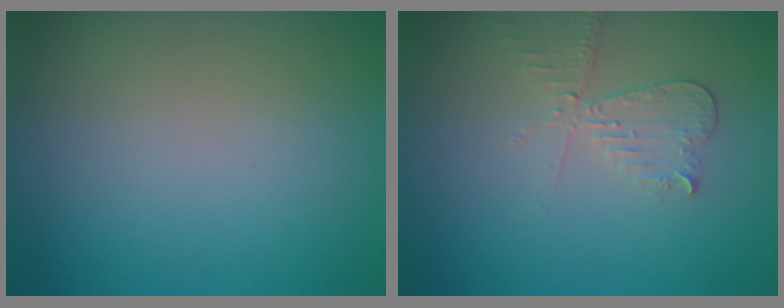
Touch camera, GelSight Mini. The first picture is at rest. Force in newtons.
{"total": 2.6, "press": 2.5, "slide": 0.6}